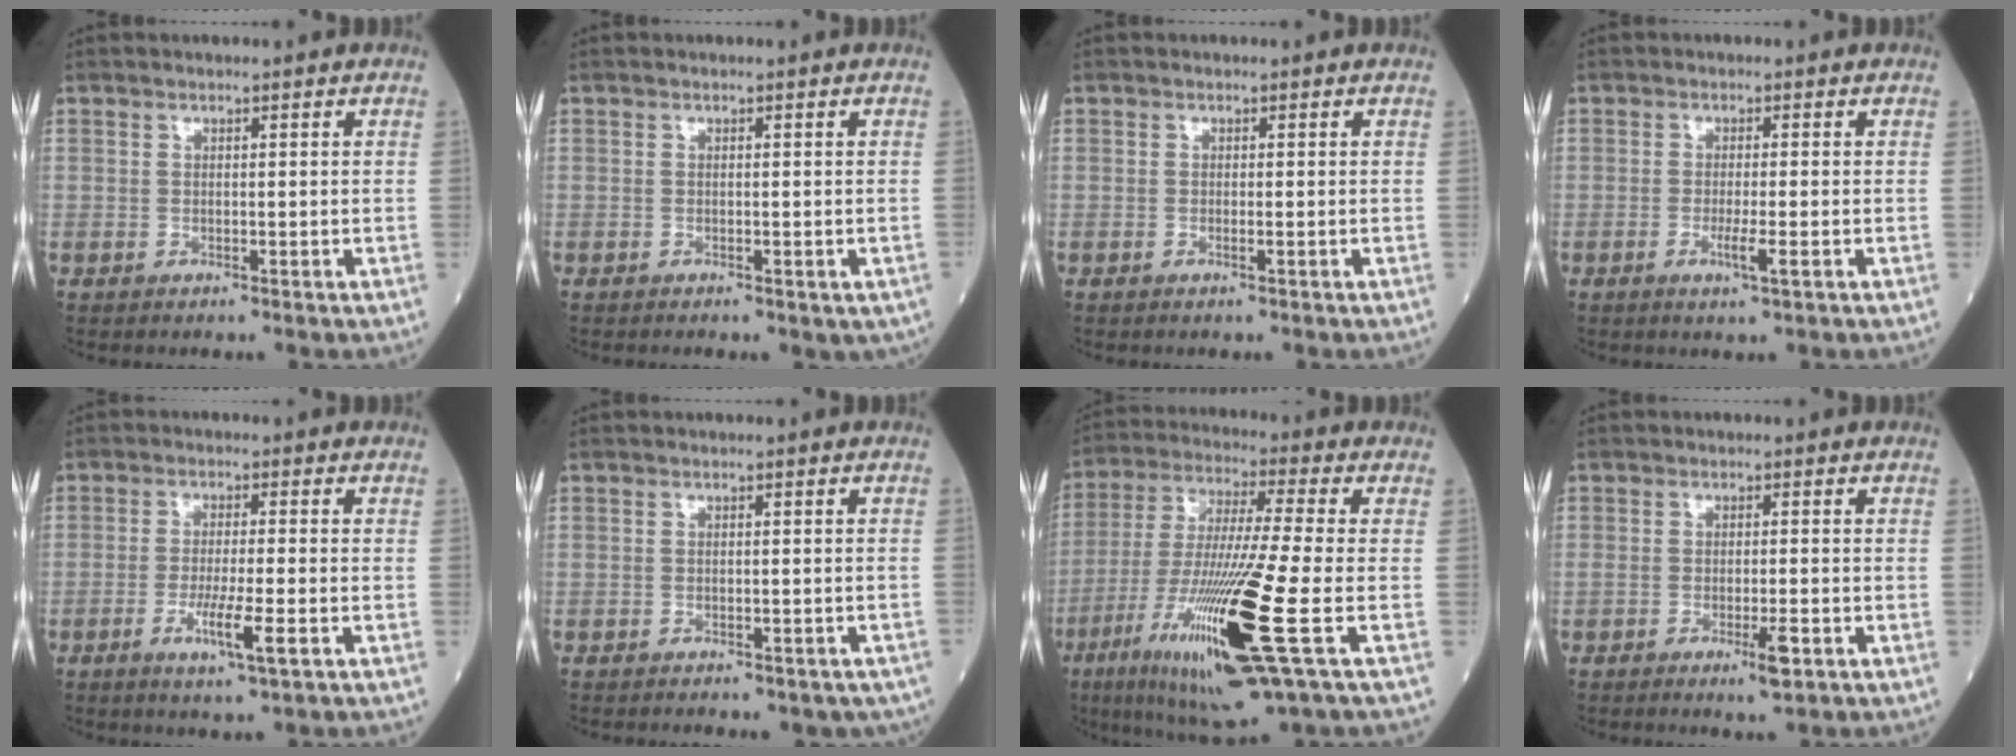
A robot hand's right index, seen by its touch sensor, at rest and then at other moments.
{"total": 2.4, "force": [-1.2, 1.1, 1.7], "torque": [-0.017, -0.003, -0.015]}
{"total": 0.5, "force": [-0.2, -0.1, 0.5], "torque": [-0.009, 0.000, -0.005]}
{"total": 2.9, "force": [-1.1, 0.0, 2.7], "torque": [-0.048, -0.005, -0.018]}
{"total": 5.9, "force": [-2.3, 0.0, 5.4], "torque": [-0.099, -0.011, -0.040]}
{"total": 6.4, "force": [-5.0, 2.5, 3.2], "torque": [-0.029, 0.002, -0.055]}
{"total": 20.2, "force": [-7.2, 0.3, 18.9], "torque": [-0.385, -0.048, -0.135]}
{"total": 3.1, "force": [-1.5, 0.2, 2.7], "torque": [-0.043, -0.006, -0.023]}